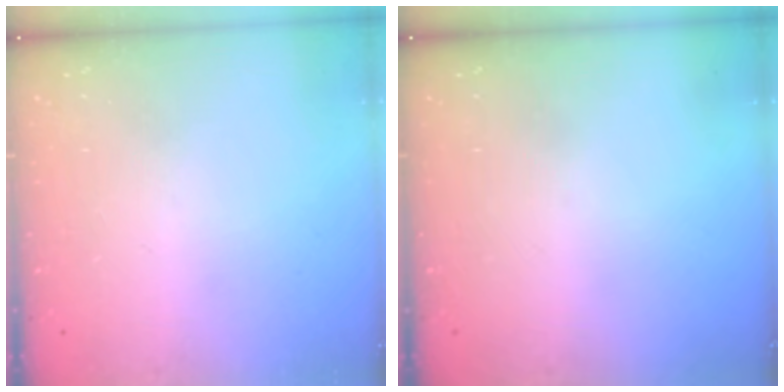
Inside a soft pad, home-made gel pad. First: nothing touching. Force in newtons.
{"total": 0.0}